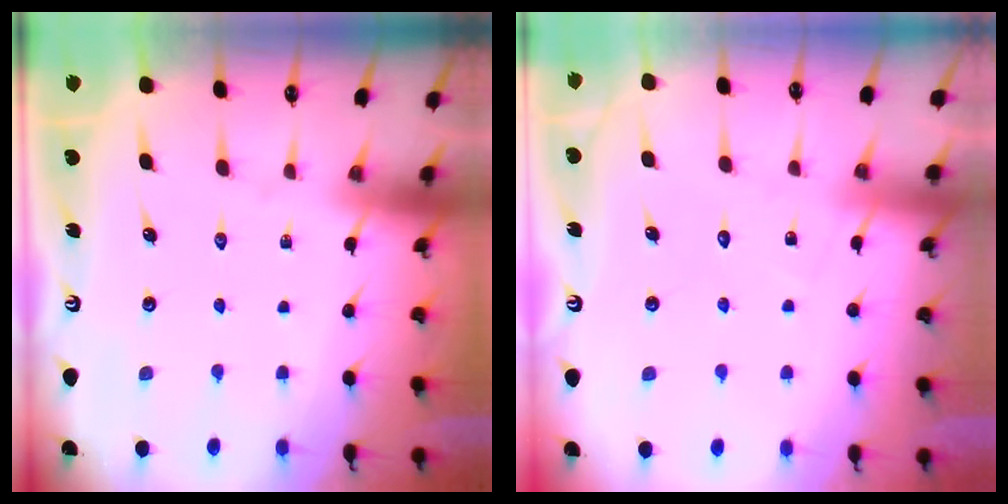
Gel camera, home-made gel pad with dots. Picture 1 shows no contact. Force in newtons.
{"total": 5.6, "press": 5.5, "slide": 0.4}